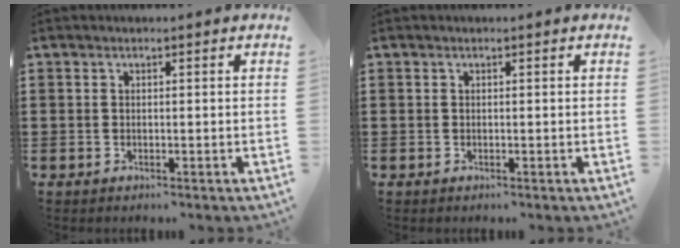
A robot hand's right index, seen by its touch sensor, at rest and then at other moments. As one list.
[{"total": 0.0}]